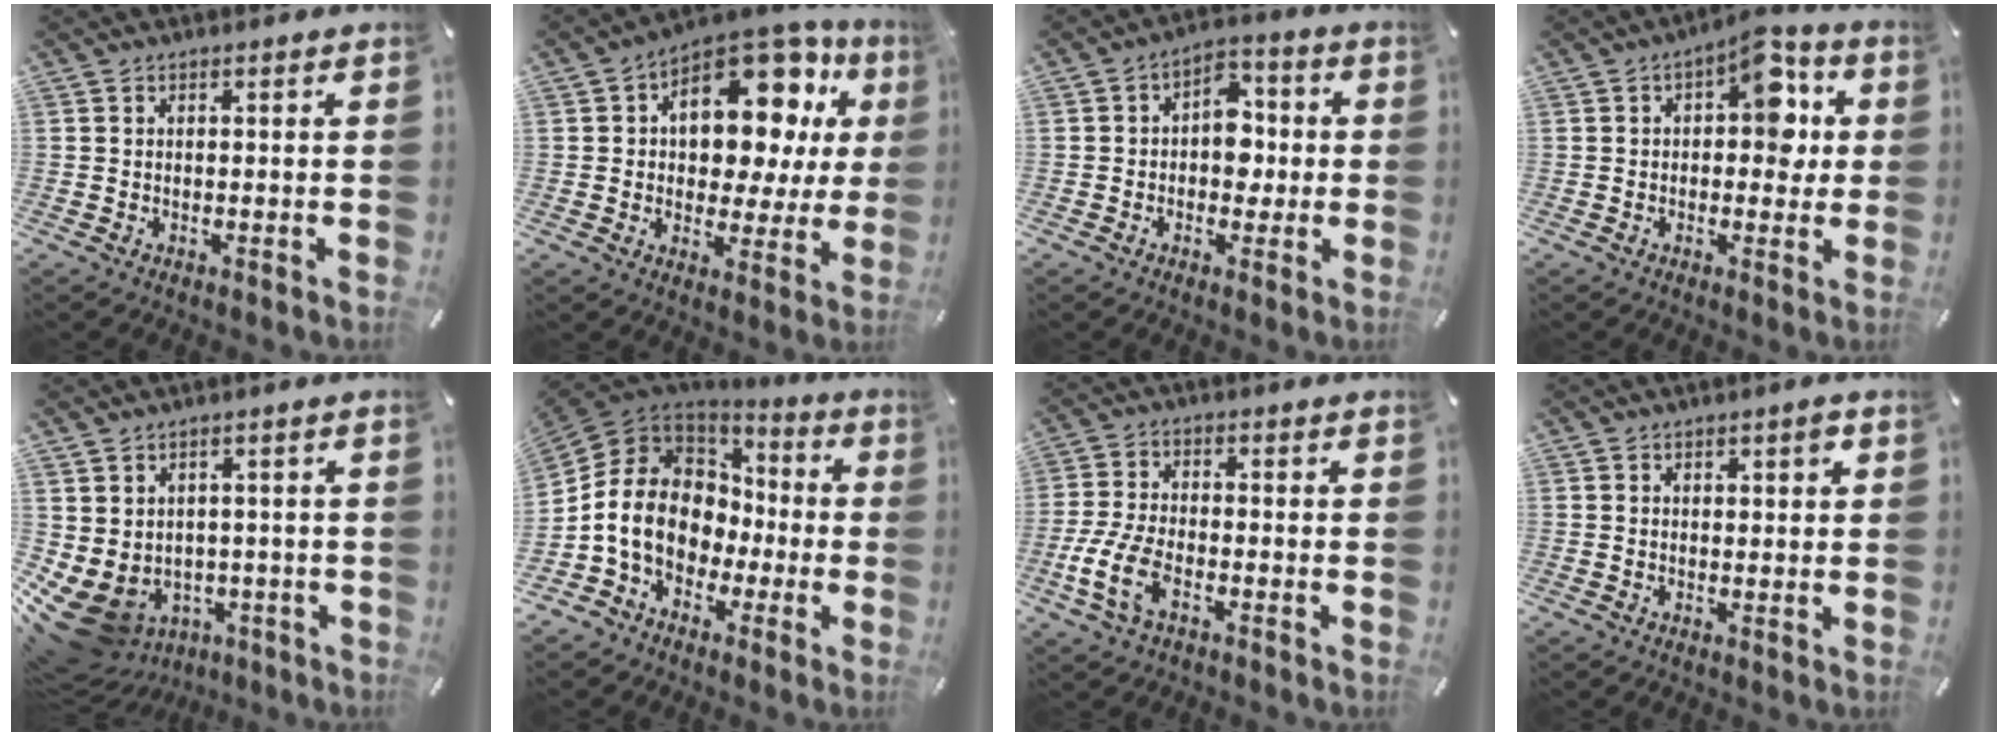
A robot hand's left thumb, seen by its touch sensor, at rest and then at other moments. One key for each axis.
{"total": 17.0, "fx": 7.3, "fy": 10.6, "fz": 11.1, "tx": -0.146, "ty": -0.052, "tz": 0.124}
{"total": 8.3, "fx": -0.6, "fy": 6.3, "fz": 5.4, "tx": -0.062, "ty": 0.011, "tz": -0.015}
{"total": 10.0, "fx": 3.0, "fy": 5.7, "fz": 7.7, "tx": -0.086, "ty": -0.013, "tz": 0.045}
{"total": 7.8, "fx": -2.4, "fy": 6.9, "fz": 2.8, "tx": -0.072, "ty": -0.010, "tz": -0.042}
{"total": 13.1, "fx": -2.5, "fy": 11.5, "fz": 5.9, "tx": -0.152, "ty": 0.010, "tz": -0.042}
{"total": 8.8, "fx": -3.8, "fy": 4.6, "fz": 6.5, "tx": -0.153, "ty": -0.001, "tz": -0.072}
{"total": 1.9, "fx": 0.8, "fy": 0.9, "fz": 1.4, "tx": -0.013, "ty": -0.002, "tz": 0.009}